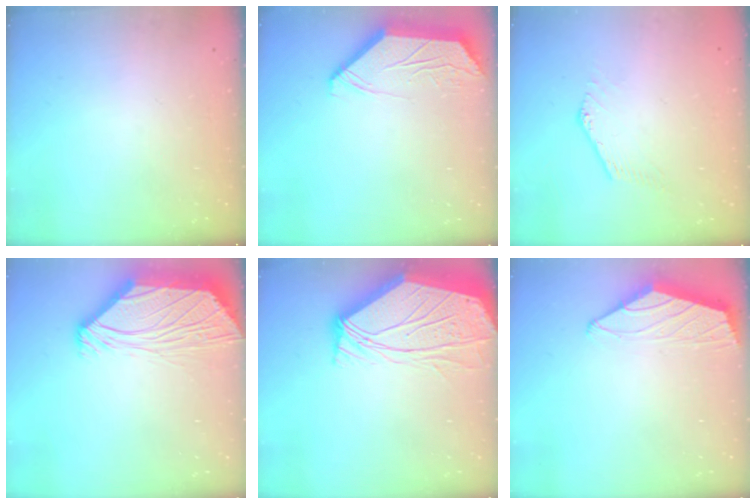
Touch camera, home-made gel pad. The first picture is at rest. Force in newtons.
{"total": 4.6, "press": 4.6, "slide": 0.3}
{"total": 0.8, "press": 0.8, "slide": 0.1}
{"total": 10.3, "press": 10.2, "slide": 1.4}
{"total": 10.7, "press": 10.6, "slide": 1.2}
{"total": 1.4, "press": 1.3, "slide": 0.5}